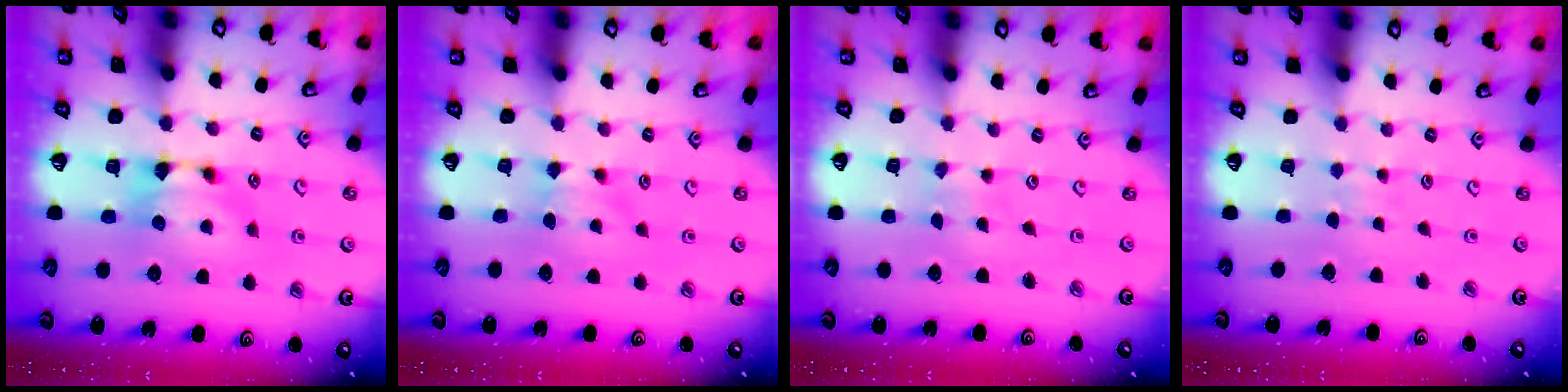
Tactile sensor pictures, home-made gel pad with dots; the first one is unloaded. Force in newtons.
{"total": 2.3, "press": 2.2, "slide": 0.6}
{"total": 5.2, "press": 5.1, "slide": 0.2}
{"total": 4.4, "press": 4.4, "slide": 0.3}